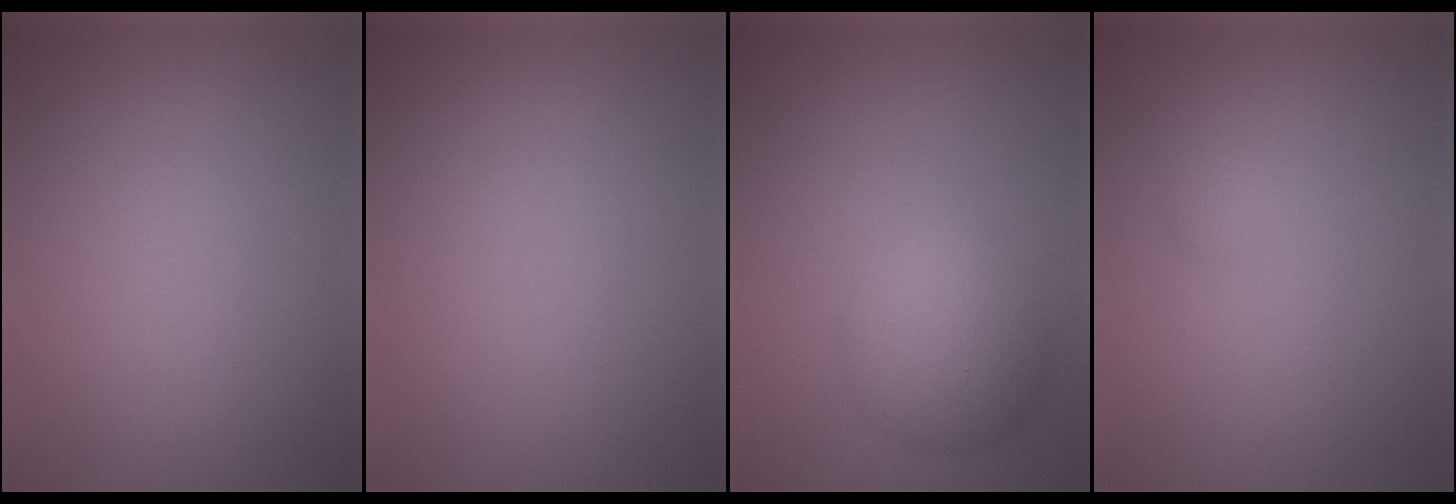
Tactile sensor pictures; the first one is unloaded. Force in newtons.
{"total": 0.0}
{"total": 5.3, "press": 5.3, "slide": 0.1}
{"total": 0.6, "press": 0.6, "slide": 0.1}